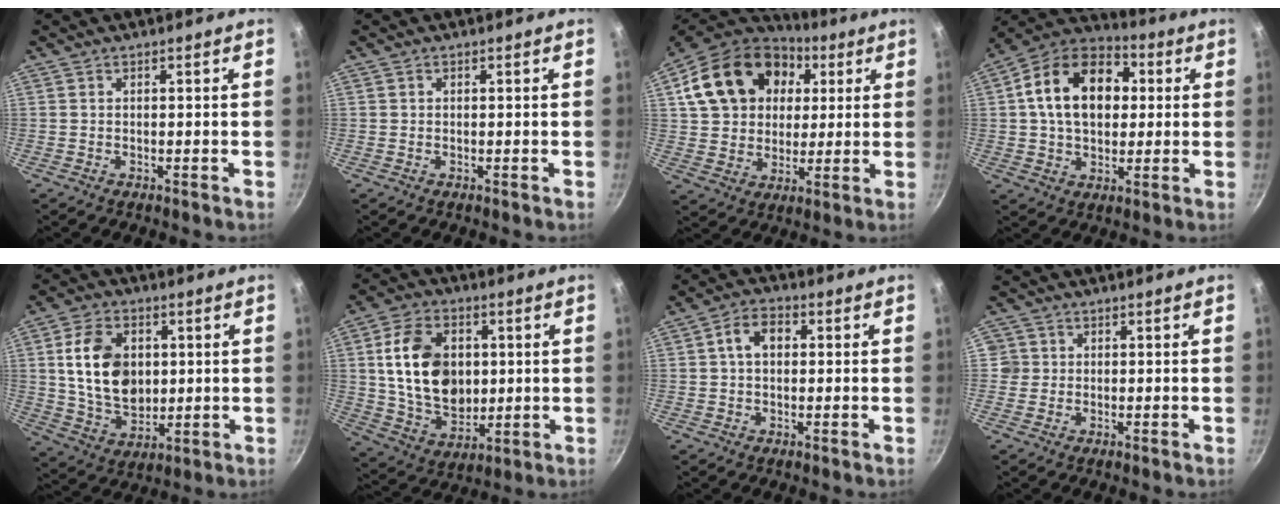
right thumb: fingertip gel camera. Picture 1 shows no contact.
{"total": 0.0}
{"total": 22.8, "force": [6.9, 17.3, 13.2], "torque": [-0.222, 0.019, 0.117]}
{"total": 18.3, "force": [3.1, 12.8, 12.7], "torque": [-0.182, 0.025, 0.035]}
{"total": 14.5, "force": [2.3, 10.2, 10.0], "torque": [-0.157, -0.009, 0.049]}
{"total": 17.5, "force": [2.5, 12.4, 12.1], "torque": [-0.188, -0.004, 0.051]}
{"total": 5.8, "force": [0.9, 4.1, 4.0], "torque": [-0.052, 0.015, 0.006]}
{"total": 2.6, "force": [0.0, 2.6, 0.3], "torque": [0.015, 0.009, -0.004]}